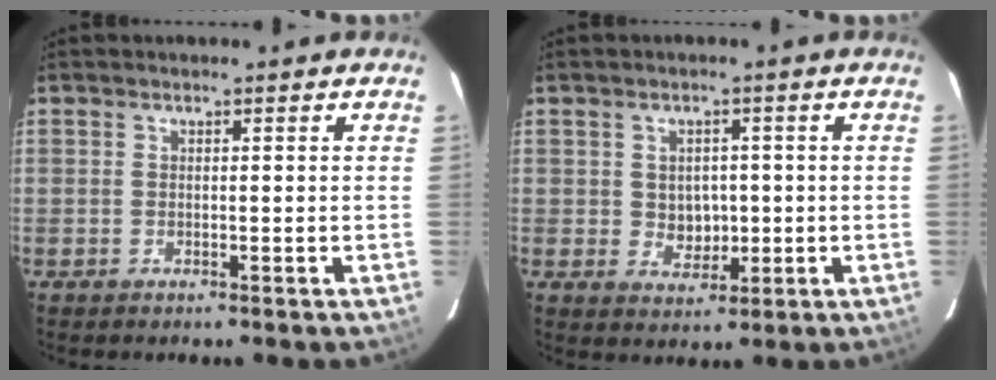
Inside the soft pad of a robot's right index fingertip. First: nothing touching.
{"total": 4.6, "force": [-0.2, 3.9, 2.5], "torque": [-0.042, 0.004, 0.006]}